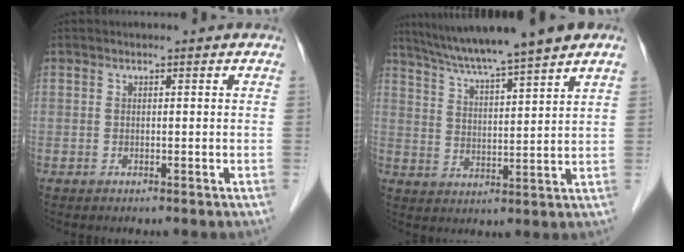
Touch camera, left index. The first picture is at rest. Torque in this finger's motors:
{"motor_torque": [0.96, -0.88, 0.70, 0.09]}